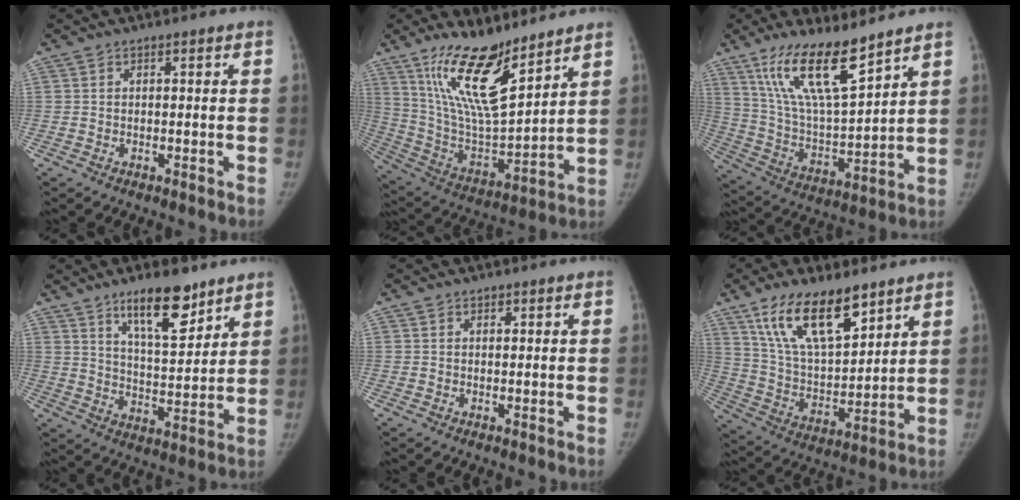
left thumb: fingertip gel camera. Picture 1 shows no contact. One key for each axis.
{"total": 18.4, "fx": 12.4, "fy": 5.3, "fz": 12.5, "tx": -0.200, "ty": -0.077, "tz": 0.244}
{"total": 16.7, "fx": 11.3, "fy": 4.1, "fz": 11.6, "tx": -0.194, "ty": -0.062, "tz": 0.227}
{"total": 12.7, "fx": 8.6, "fy": 4.3, "fz": 8.3, "tx": -0.108, "ty": -0.059, "tz": 0.147}
{"total": 0.8, "fx": 0.5, "fy": 0.6, "fz": 0.3, "tx": 0.001, "ty": -0.003, "tz": 0.006}
{"total": 17.4, "fx": 11.0, "fy": 7.1, "fz": 11.5, "tx": -0.170, "ty": -0.053, "tz": 0.214}